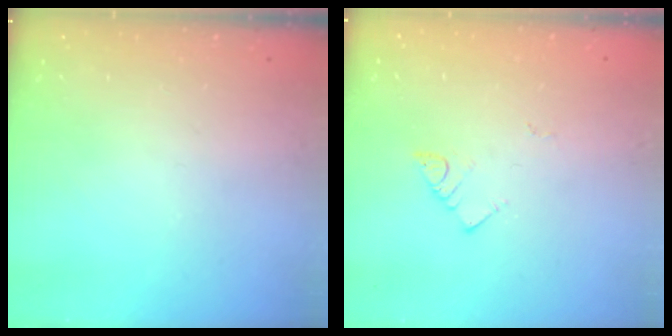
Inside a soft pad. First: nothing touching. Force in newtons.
{"total": 2.9, "press": 2.9, "slide": 0.3}